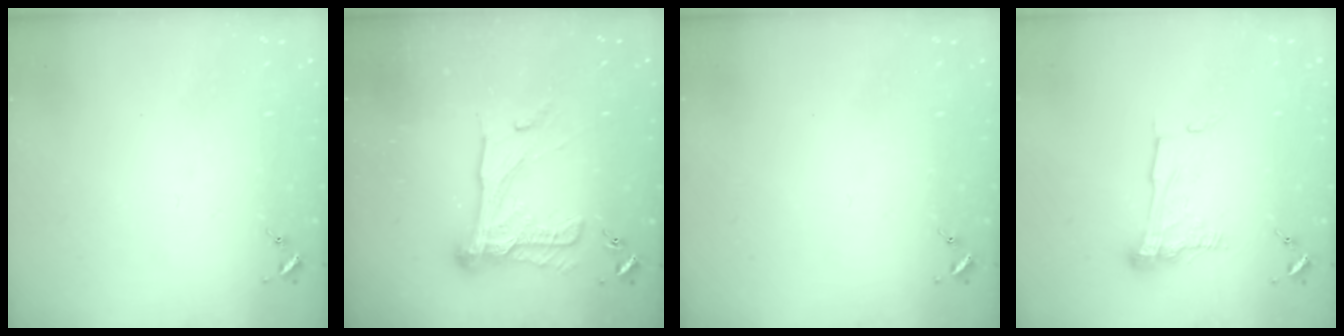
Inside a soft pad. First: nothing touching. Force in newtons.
{"total": 17.8, "press": 17.7, "slide": 1.8}
{"total": 0.0}
{"total": 11.0, "press": 10.9, "slide": 1.0}